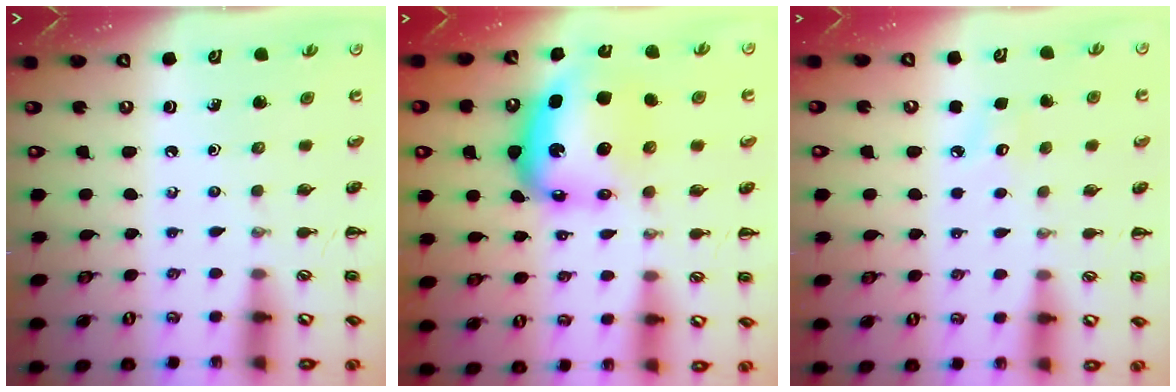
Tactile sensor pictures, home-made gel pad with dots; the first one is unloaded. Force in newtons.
{"total": 9.2, "press": 8.8, "slide": 2.9}
{"total": 4.9, "press": 4.7, "slide": 1.4}